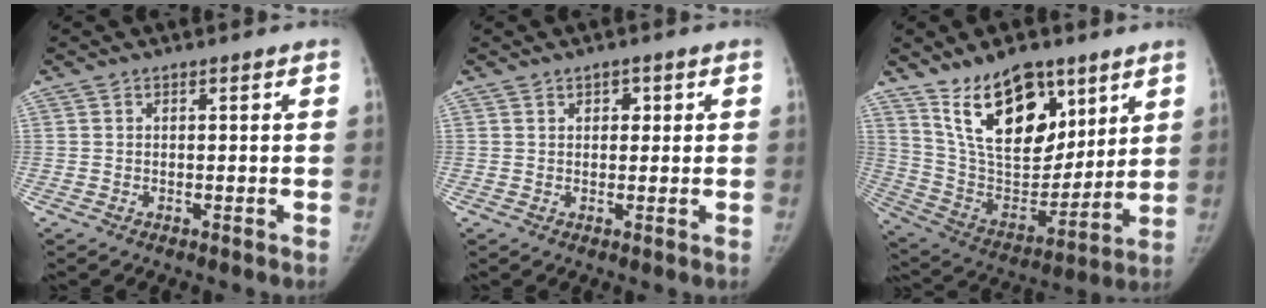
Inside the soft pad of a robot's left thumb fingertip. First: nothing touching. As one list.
[{"total": 2.2, "force": [0.9, 1.6, 1.3], "torque": [-0.005, -0.002, 0.012]}, {"total": 20.8, "force": [12.3, 10.9, 12.8], "torque": [-0.162, -0.071, 0.232]}]